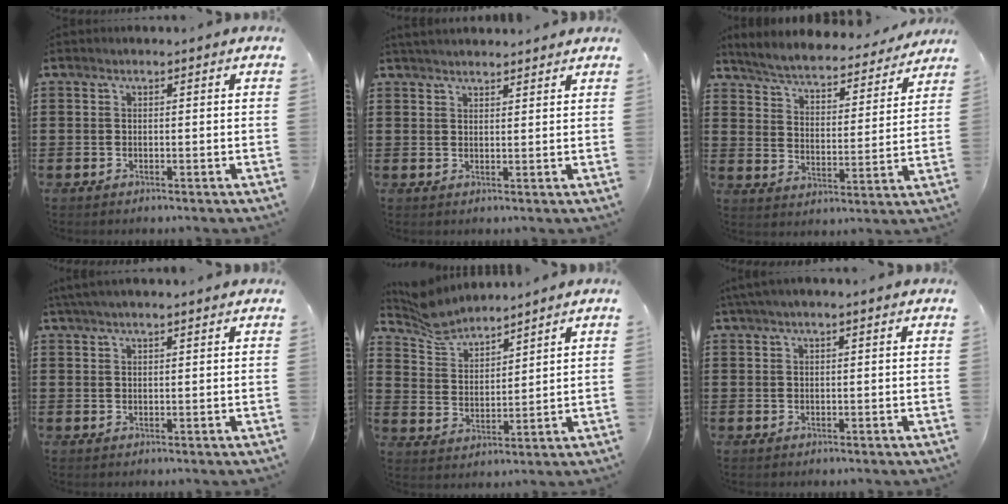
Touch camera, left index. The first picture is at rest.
{"total": 2.3, "force": [2.3, 0.2, 0.3], "torque": [-0.011, 0.000, 0.044]}
{"total": 4.6, "force": [4.6, -0.2, 0.7], "torque": [-0.038, -0.038, 0.073]}
{"total": 2.2, "force": [1.9, 0.1, 1.1], "torque": [-0.024, 0.003, 0.035]}
{"total": 5.2, "force": [4.9, 1.2, 1.1], "torque": [-0.044, -0.014, 0.089]}
{"total": 1.7, "force": [1.1, 0.0, 1.3], "torque": [-0.026, 0.002, 0.020]}